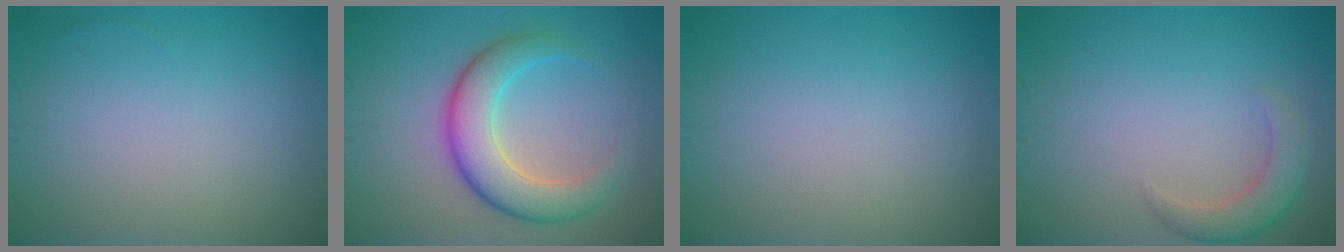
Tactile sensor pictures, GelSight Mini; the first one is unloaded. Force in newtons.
{"total": 6.1, "press": 6.1, "slide": 0.1}
{"total": 0.0}
{"total": 2.8, "press": 2.8, "slide": 0.2}